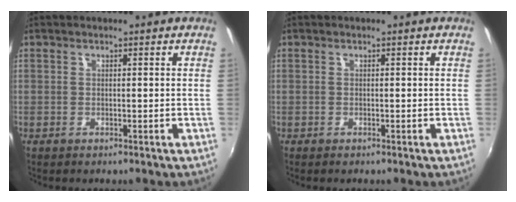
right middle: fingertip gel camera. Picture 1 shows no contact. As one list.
[{"total": 0.0}]